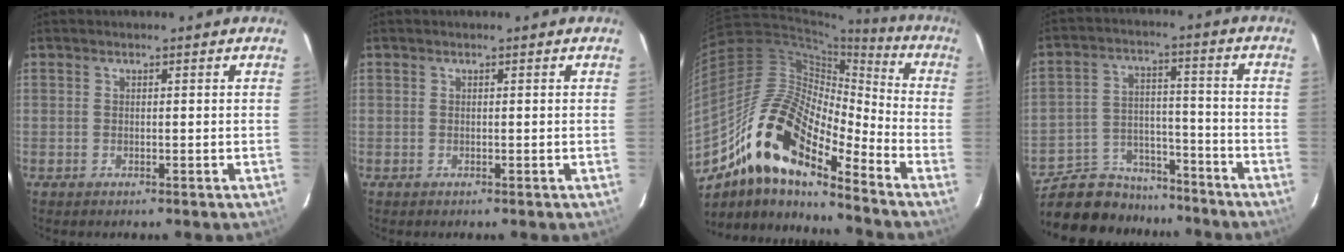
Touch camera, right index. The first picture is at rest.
{"total": 0.0}
{"total": 19.2, "force": [-12.9, 6.4, 12.7], "torque": [-0.220, -0.005, -0.260]}
{"total": 16.2, "force": [-13.8, 7.5, 4.3], "torque": [-0.113, 0.031, -0.203]}